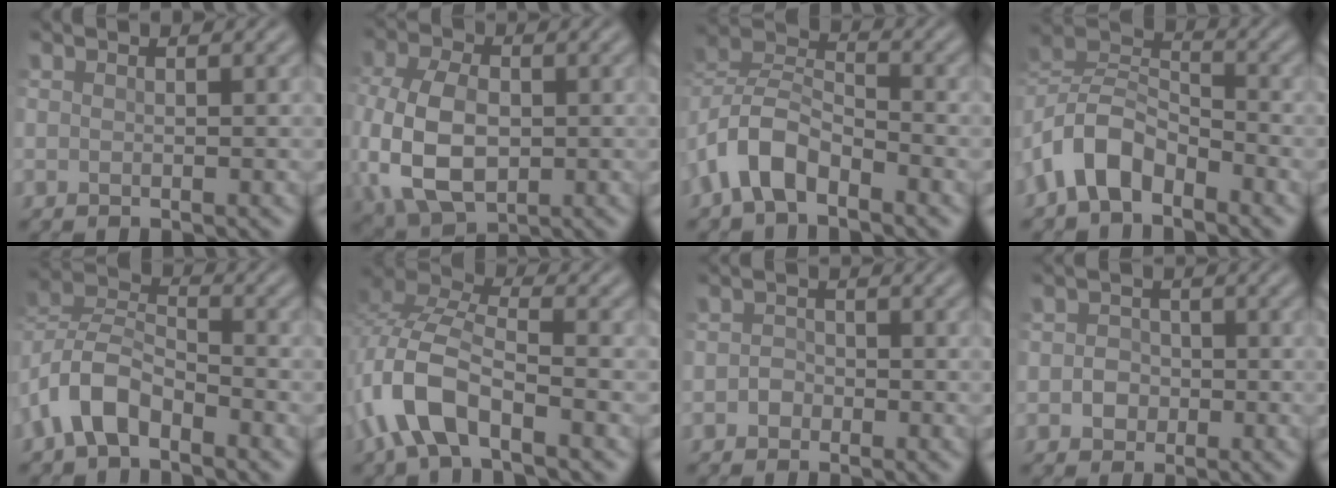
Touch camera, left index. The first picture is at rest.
{"total": 8.6, "force": [-0.6, 5.9, 6.2], "torque": [-0.157, -0.007, -0.009]}
{"total": 5.6, "force": [-3.4, 3.1, 3.3], "torque": [-0.062, 0.008, -0.078]}
{"total": 6.2, "force": [-3.5, 3.6, 3.6], "torque": [-0.070, 0.009, -0.082]}
{"total": 5.4, "force": [-3.3, 3.0, 3.1], "torque": [-0.060, 0.009, -0.076]}
{"total": 8.0, "force": [-3.6, 3.7, 6.1], "torque": [-0.137, 0.010, -0.083]}
{"total": 1.1, "force": [-0.5, 1.0, 0.1], "torque": [0.001, 0.007, -0.011]}
{"total": 1.9, "force": [-0.2, 1.8, 0.5], "torque": [0.013, 0.004, -0.012]}